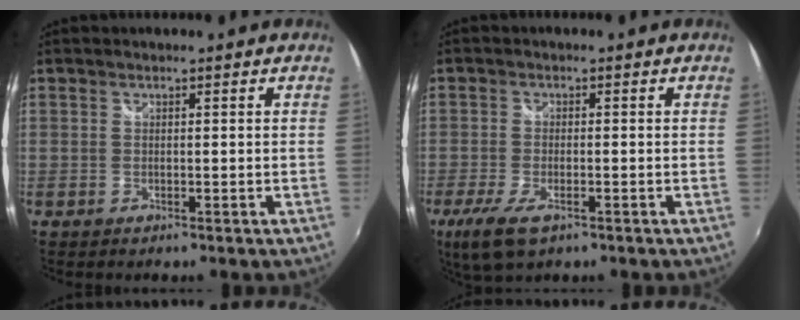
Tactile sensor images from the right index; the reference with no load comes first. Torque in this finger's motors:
{"motor_torque": [0.25, -0.04, 0.16, 0.05]}